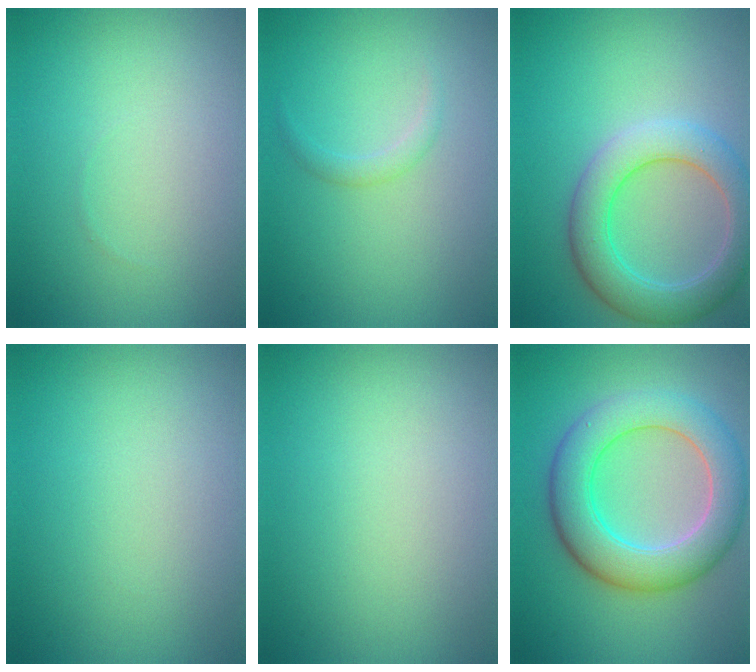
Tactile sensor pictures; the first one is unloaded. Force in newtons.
{"total": 1.0, "press": 1.0, "slide": 0.1}
{"total": 5.7, "press": 5.7, "slide": 0.6}
{"total": 0.0}
{"total": 0.0}
{"total": 7.6, "press": 7.6, "slide": 0.5}